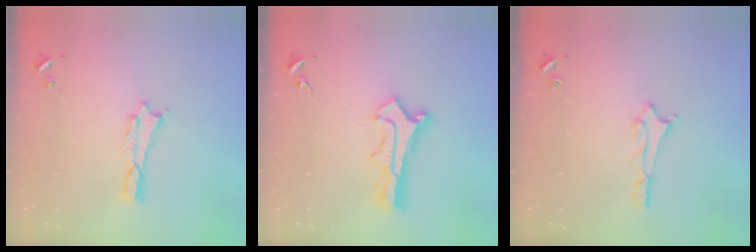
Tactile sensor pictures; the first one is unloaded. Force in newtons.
{"total": 2.6, "press": 2.6, "slide": 0.2}
{"total": 1.5, "press": 1.5, "slide": 0.1}